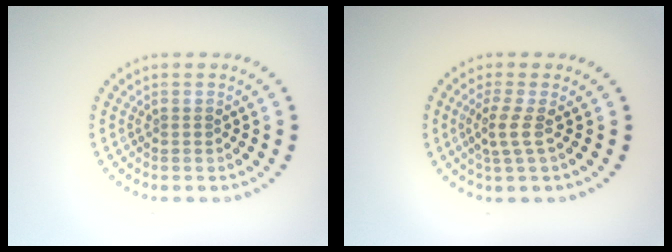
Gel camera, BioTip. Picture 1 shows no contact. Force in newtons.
{"total": 2.0, "press": 1.5, "slide": 1.4}